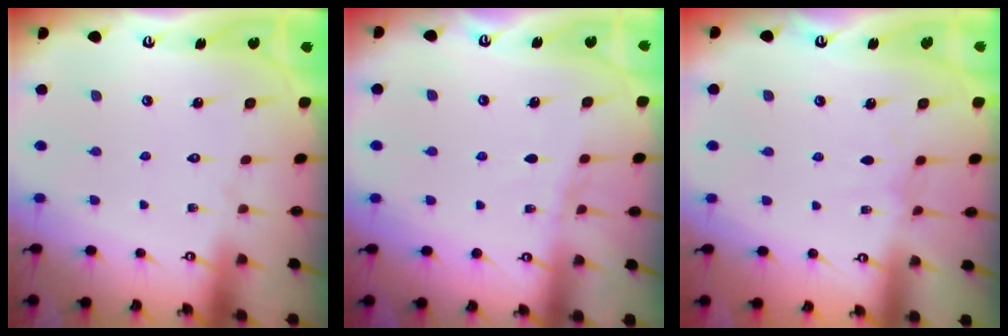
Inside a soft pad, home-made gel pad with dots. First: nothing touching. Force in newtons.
{"total": 4.9, "press": 4.9, "slide": 0.5}
{"total": 2.9, "press": 2.9, "slide": 0.2}